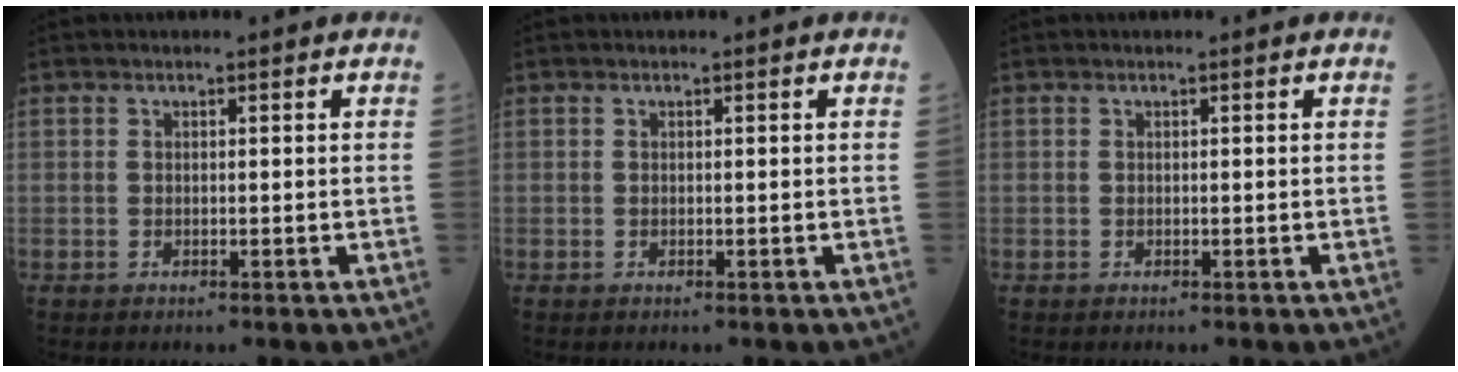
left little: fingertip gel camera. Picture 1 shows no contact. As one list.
[{"total": 0.0}, {"total": 0.0}]